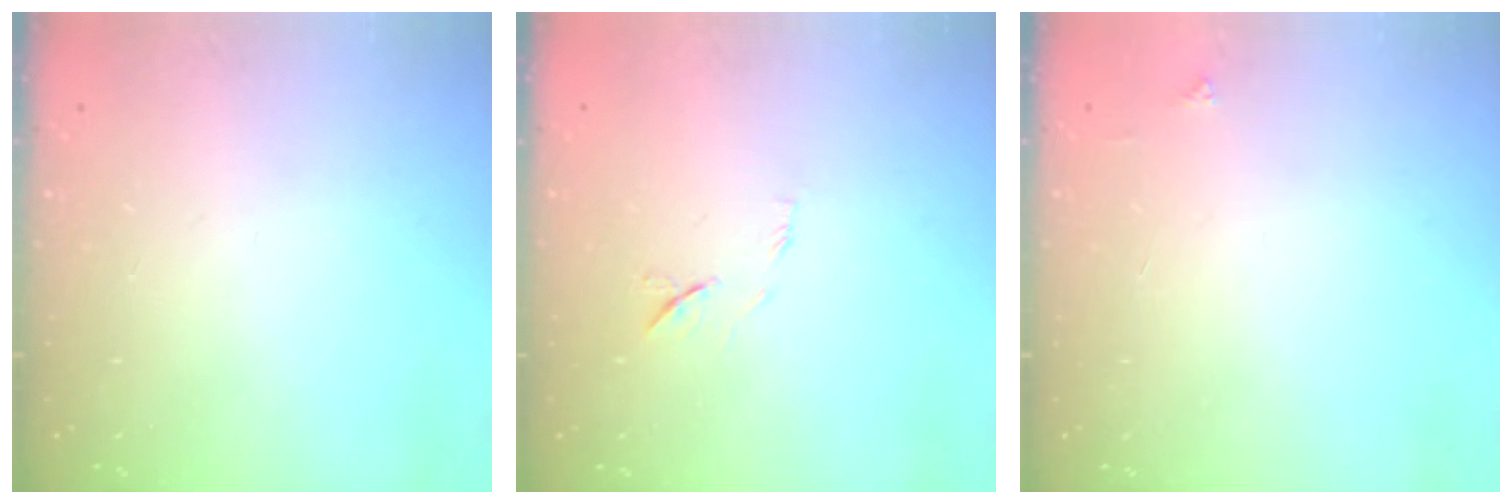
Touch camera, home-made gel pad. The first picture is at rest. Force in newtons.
{"total": 6.8, "press": 6.7, "slide": 0.8}
{"total": 2.0, "press": 2.0, "slide": 0.3}